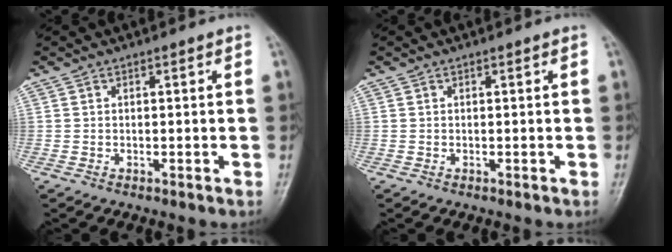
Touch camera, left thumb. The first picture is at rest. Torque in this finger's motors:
{"motor_torque": [-0.05, 0.06, 0.00, 0.00, 0.00]}